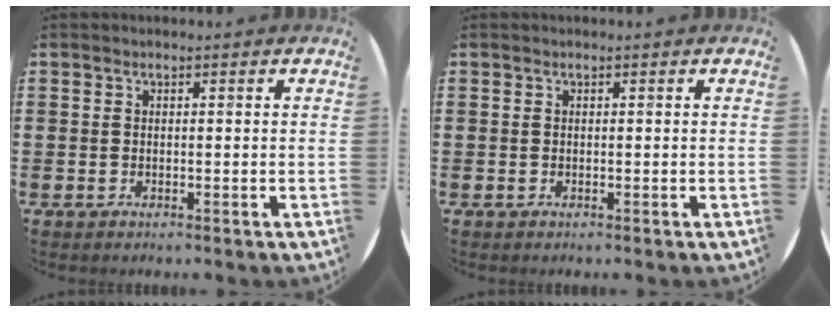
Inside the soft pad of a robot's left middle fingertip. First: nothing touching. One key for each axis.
{"total": 0.0}